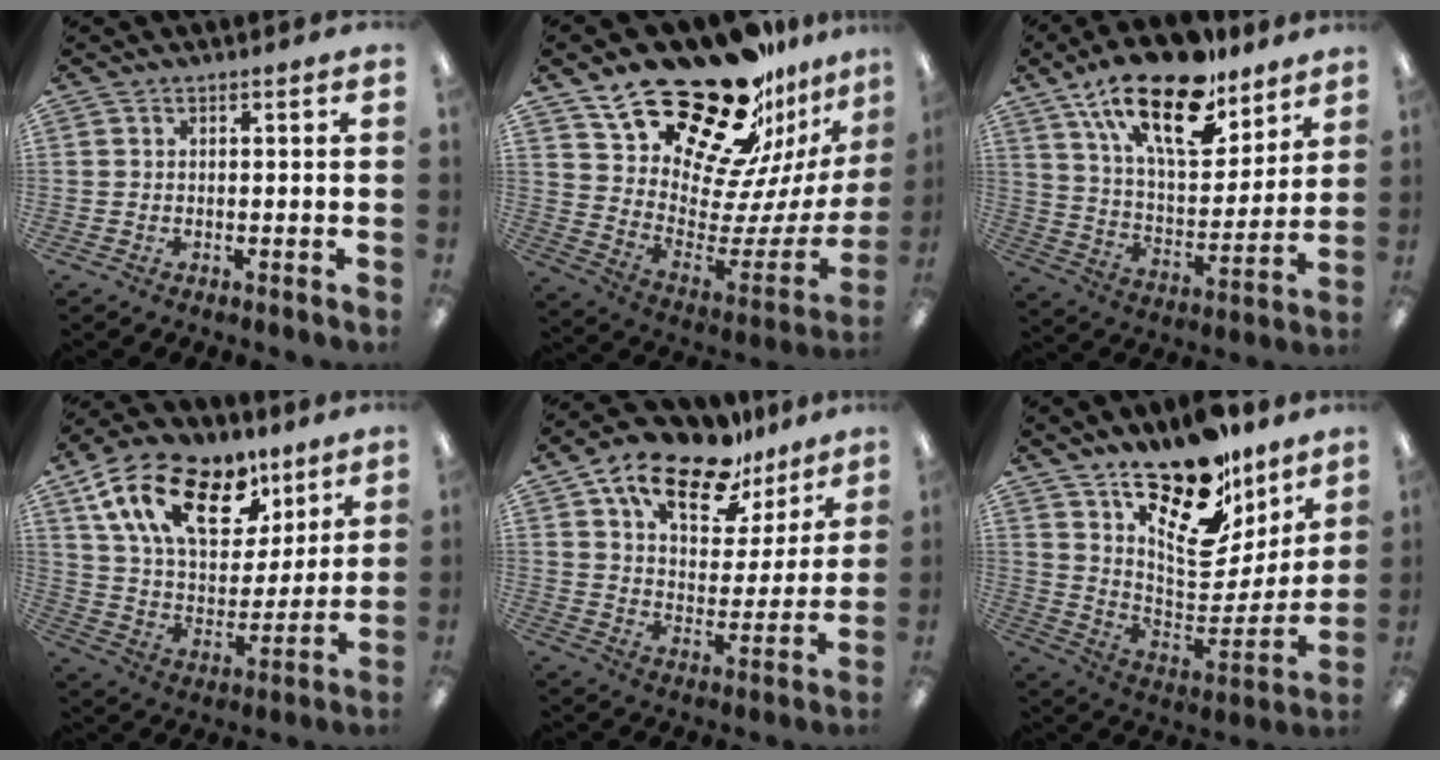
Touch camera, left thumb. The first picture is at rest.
{"total": 26.5, "force": [20.4, 10.8, 13.0], "torque": [-0.201, -0.151, 0.369]}
{"total": 22.3, "force": [15.3, 9.2, 13.4], "torque": [-0.227, -0.085, 0.266]}
{"total": 20.7, "force": [11.0, 11.9, 12.8], "torque": [-0.234, -0.033, 0.200]}
{"total": 18.1, "force": [13.0, 8.5, 9.3], "torque": [-0.161, -0.075, 0.227]}
{"total": 20.9, "force": [14.9, 9.3, 11.3], "torque": [-0.164, -0.116, 0.260]}